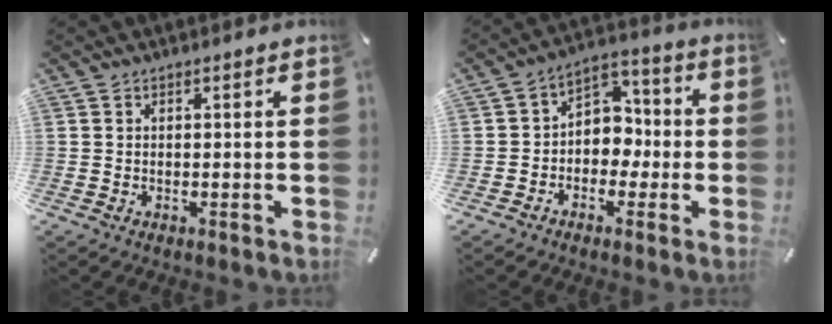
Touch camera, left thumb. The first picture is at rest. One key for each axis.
{"total": 7.6, "fx": -2.1, "fy": 6.6, "fz": 3.0, "tx": -0.040, "ty": 0.021, "tz": -0.041}